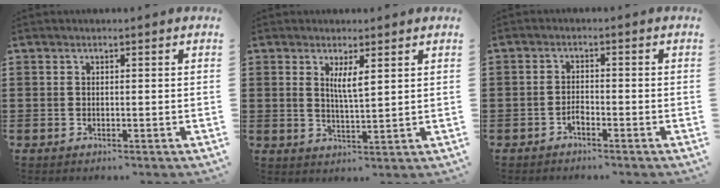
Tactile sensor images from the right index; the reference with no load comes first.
{"total": 3.4, "force": [1.5, 0.7, 3.0], "torque": [-0.064, 0.003, 0.024]}
{"total": 1.6, "force": [-1.2, 0.6, 0.8], "torque": [-0.018, 0.000, -0.024]}